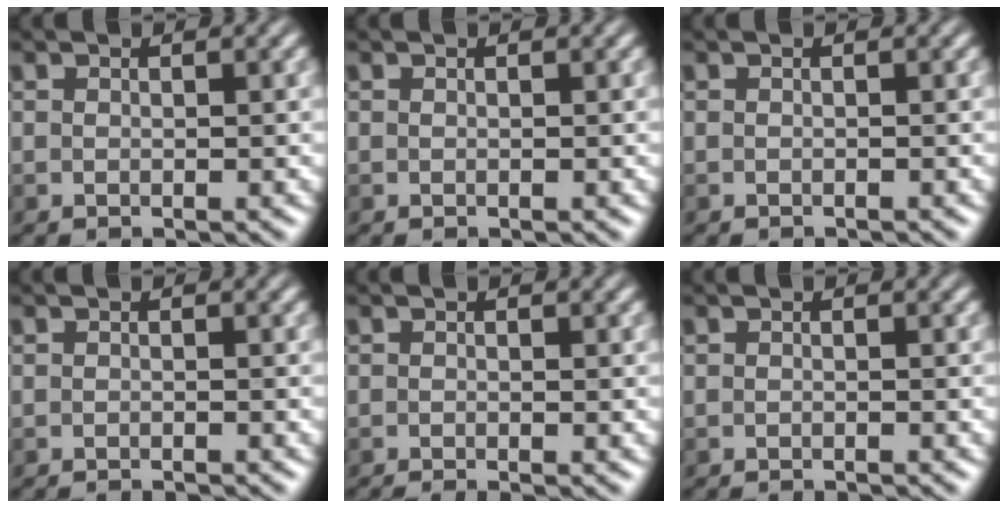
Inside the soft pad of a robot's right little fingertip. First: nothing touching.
{"total": 0.0}
{"total": 0.8, "force": [-0.8, 0.2, 0.3], "torque": [0.003, -0.004, -0.017]}
{"total": 2.2, "force": [-2.1, 0.4, 0.8], "torque": [-0.002, 0.001, -0.032]}
{"total": 1.8, "force": [-1.3, 0.4, 1.2], "torque": [-0.011, -0.006, -0.027]}
{"total": 1.9, "force": [-1.8, 0.3, 0.7], "torque": [0.003, 0.000, -0.028]}